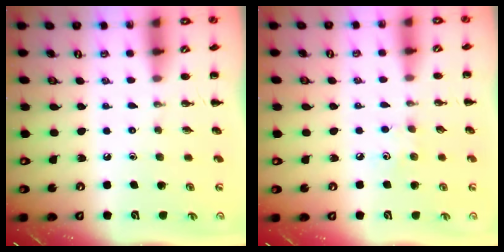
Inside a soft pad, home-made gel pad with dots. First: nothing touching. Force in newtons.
{"total": 4.4, "press": 4.2, "slide": 1.1}